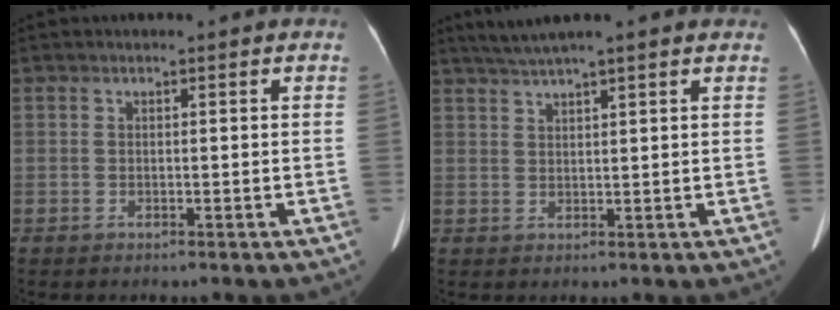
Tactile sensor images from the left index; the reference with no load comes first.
{"total": 7.9, "force": [6.5, 0.3, 4.5], "torque": [-0.075, 0.040, 0.096]}